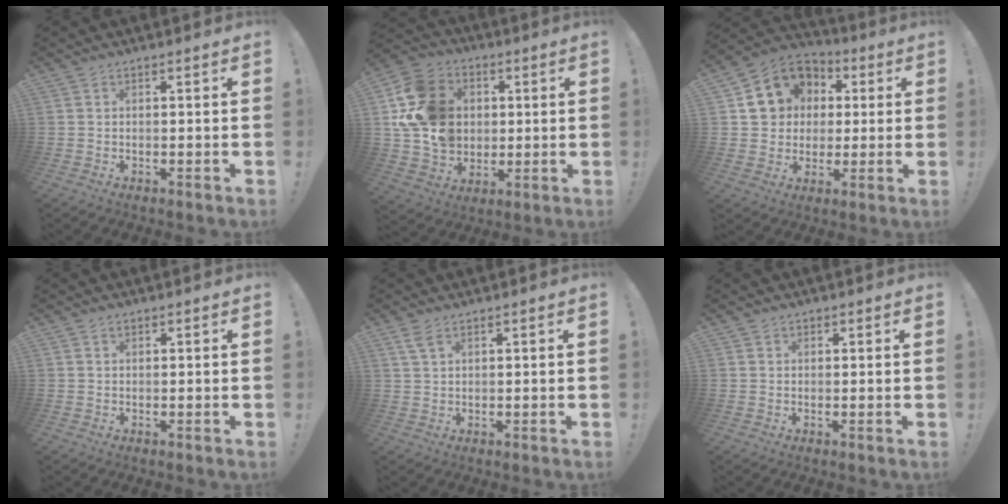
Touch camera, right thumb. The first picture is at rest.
{"total": 18.9, "force": [2.6, 15.6, 10.4], "torque": [-0.183, 0.006, 0.059]}
{"total": 14.2, "force": [3.8, 12.6, 5.3], "torque": [-0.070, -0.008, 0.091]}
{"total": 0.6, "force": [0.4, 0.4, 0.1], "torque": [0.005, -0.003, 0.007]}
{"total": 3.6, "force": [2.2, 1.5, 2.5], "torque": [-0.047, -0.006, 0.040]}
{"total": 0.8, "force": [0.5, 0.6, -0.1], "torque": [0.009, -0.005, 0.008]}